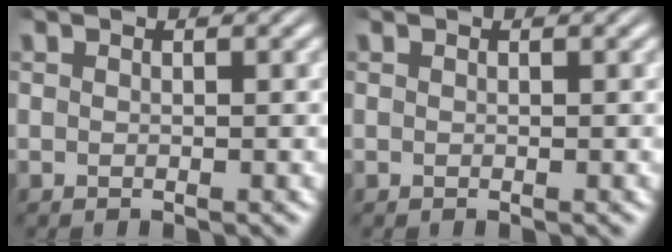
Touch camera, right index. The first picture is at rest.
{"total": 0.0}